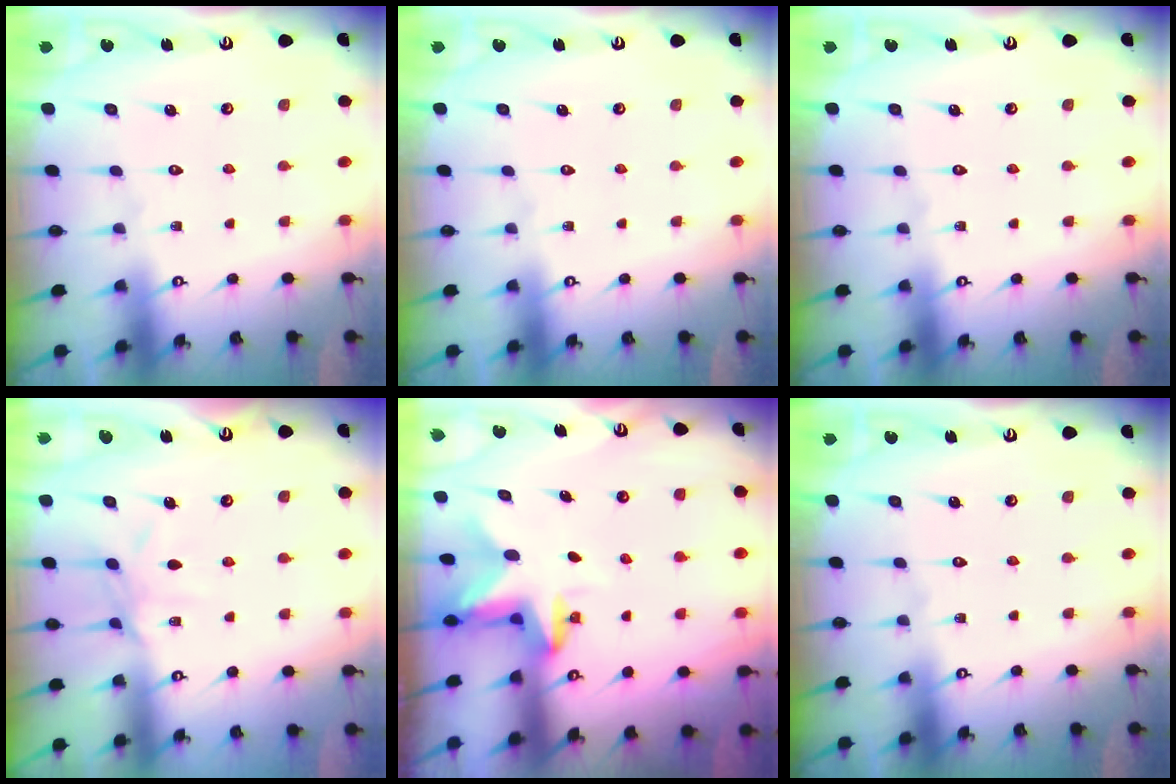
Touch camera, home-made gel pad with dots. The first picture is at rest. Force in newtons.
{"total": 0.0}
{"total": 0.0}
{"total": 6.3, "press": 6.3, "slide": 0.6}
{"total": 2.8, "press": 2.8, "slide": 0.5}
{"total": 0.0}